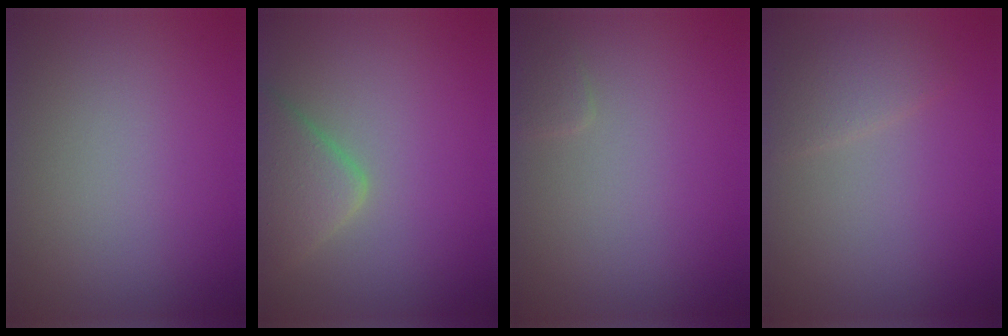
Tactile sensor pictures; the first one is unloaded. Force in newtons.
{"total": 4.0, "press": 4.0, "slide": 0.2}
{"total": 0.8, "press": 0.8, "slide": 0.1}
{"total": 1.9, "press": 1.9, "slide": 0.1}